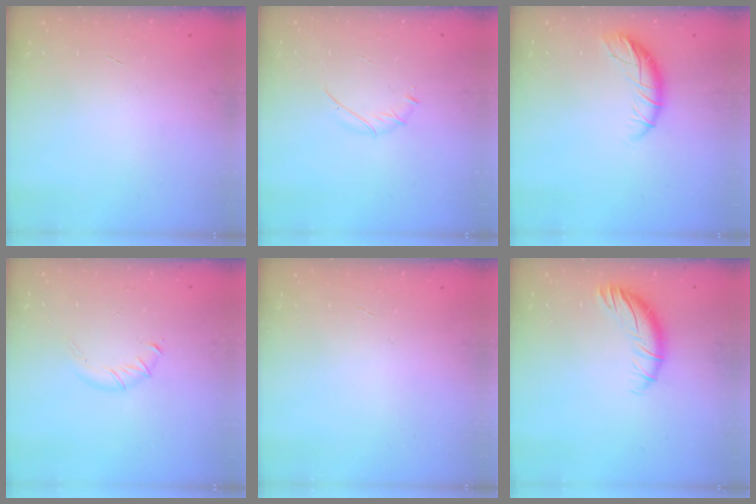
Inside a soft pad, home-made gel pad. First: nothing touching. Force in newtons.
{"total": 3.3, "press": 3.2, "slide": 0.9}
{"total": 8.9, "press": 8.7, "slide": 1.5}
{"total": 4.2, "press": 4.1, "slide": 1.1}
{"total": 0.0}
{"total": 8.6, "press": 8.5, "slide": 0.9}